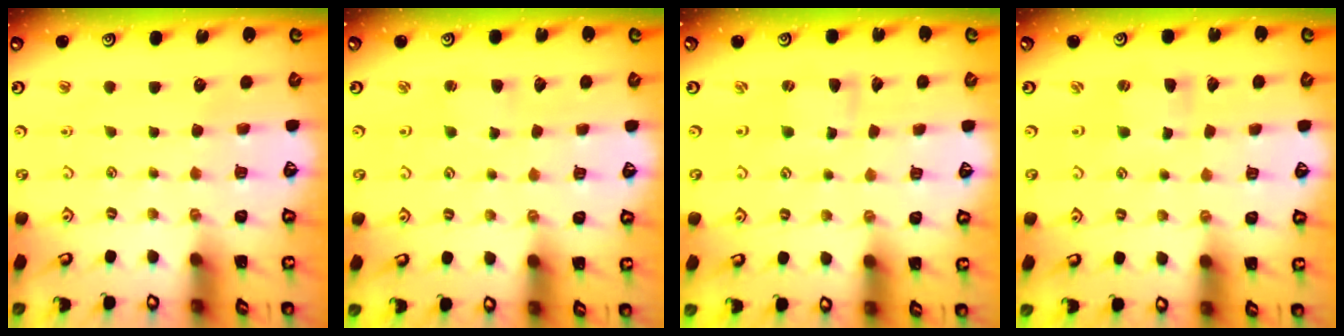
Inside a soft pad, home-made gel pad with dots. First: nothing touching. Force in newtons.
{"total": 1.9, "press": 1.9, "slide": 0.2}
{"total": 0.6, "press": 0.6, "slide": 0.1}
{"total": 1.1, "press": 1.0, "slide": 0.2}